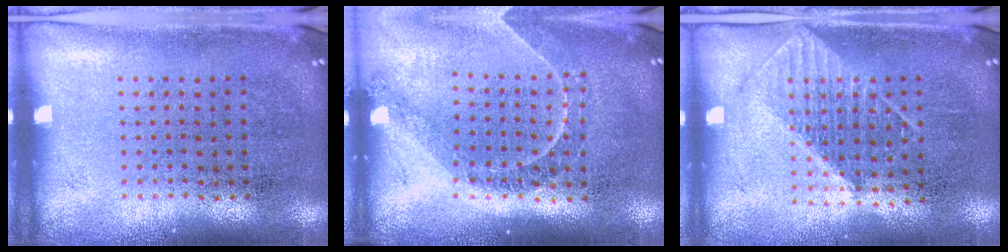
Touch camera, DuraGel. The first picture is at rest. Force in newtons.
{"total": 1.2, "press": 1.2, "slide": 0.4}
{"total": 1.0, "press": 0.9, "slide": 0.3}